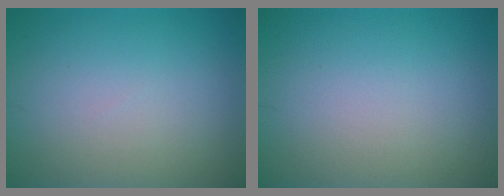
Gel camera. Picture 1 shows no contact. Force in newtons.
{"total": 0.0}